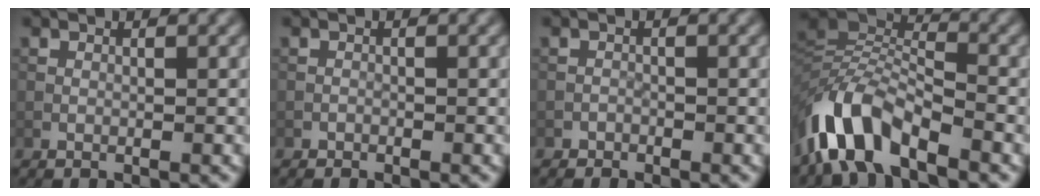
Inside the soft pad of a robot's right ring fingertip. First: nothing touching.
{"total": 0.6, "force": [-0.4, 0.4, -0.1], "torque": [0.004, 0.001, -0.008]}
{"total": 0.9, "force": [-0.7, 0.5, -0.1], "torque": [0.001, 0.005, -0.012]}
{"total": 8.2, "force": [-5.4, 2.9, 5.5], "torque": [-0.105, 0.005, -0.118]}